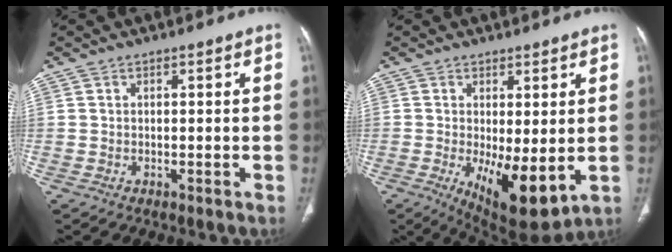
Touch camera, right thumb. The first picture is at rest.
{"total": 10.9, "force": [-1.6, 4.0, 10.0], "torque": [-0.156, -0.028, -0.009]}